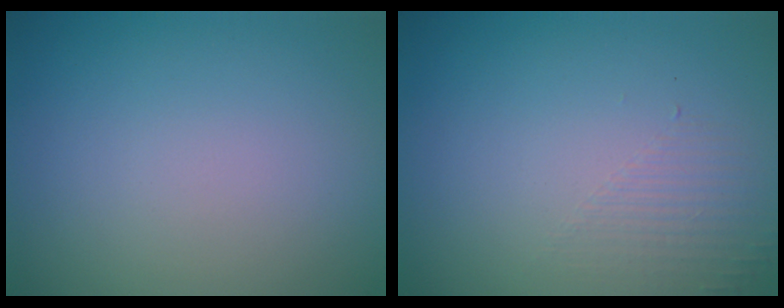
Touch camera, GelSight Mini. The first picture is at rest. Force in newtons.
{"total": 1.4, "press": 0.2, "slide": 1.4}